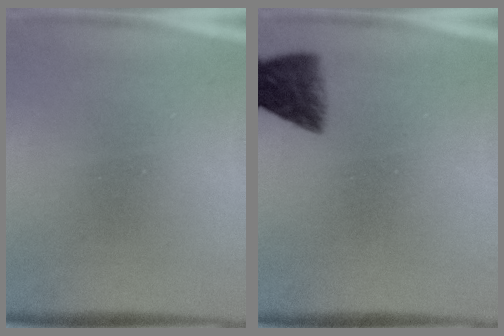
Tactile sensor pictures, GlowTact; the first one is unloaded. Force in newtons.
{"total": 5.8}